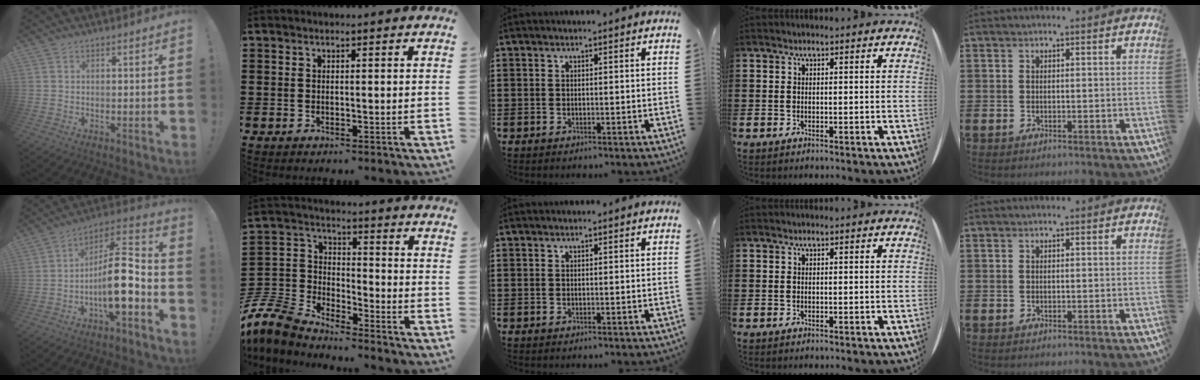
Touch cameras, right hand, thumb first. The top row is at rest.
{"thumb": {"total": 16.4, "force": [-4.2, 5.7, 14.8], "torque": [-0.246, 0.022, -0.067]}, "index": {"total": 7.7, "force": [-7.1, 2.4, 1.7], "torque": [-0.080, -0.005, -0.152]}}